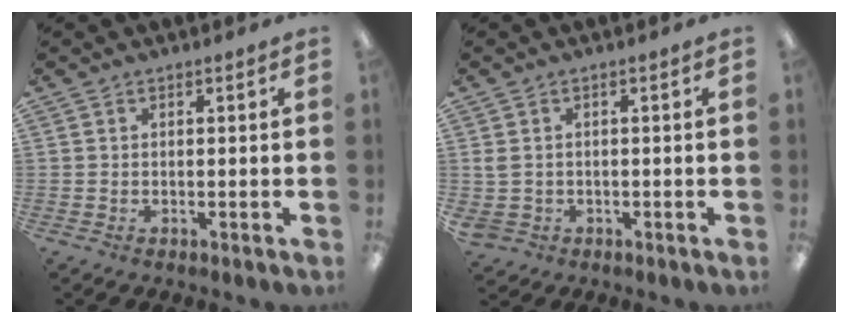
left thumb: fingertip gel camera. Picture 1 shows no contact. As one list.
[{"total": 2.5, "force": [-0.1, 2.1, 1.4], "torque": [-0.035, 0.001, -0.004]}]